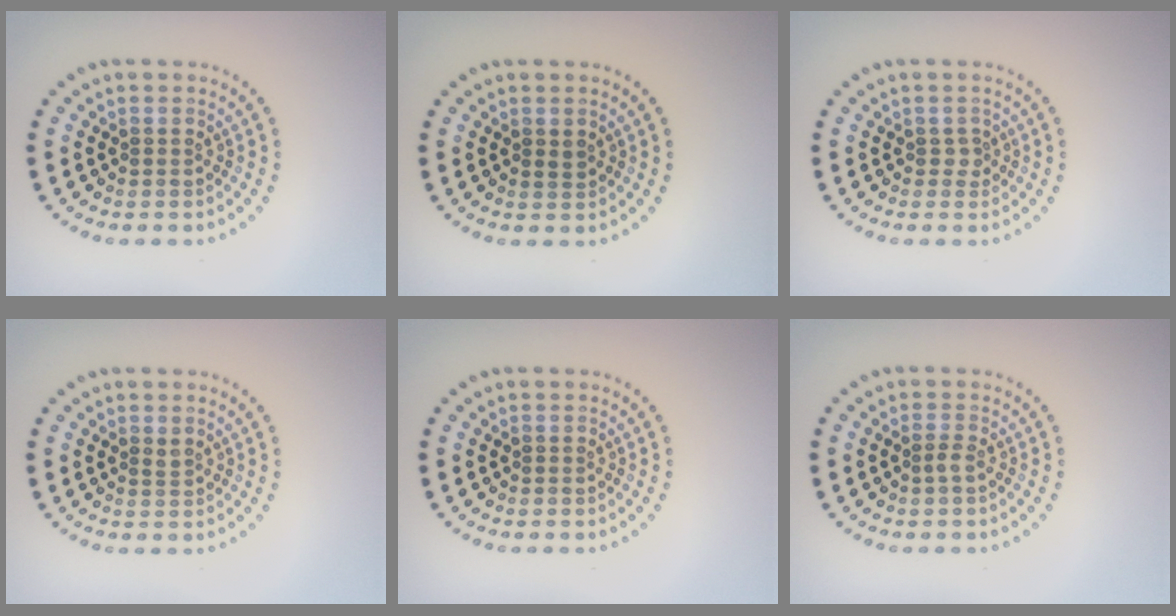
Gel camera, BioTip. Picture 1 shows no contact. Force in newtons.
{"total": 0.9, "press": 0.8, "slide": 0.2}
{"total": 1.0, "press": 0.7, "slide": 0.7}
{"total": 0.6, "press": 0.5, "slide": 0.3}
{"total": 0.0}
{"total": 0.9, "press": 0.7, "slide": 0.6}